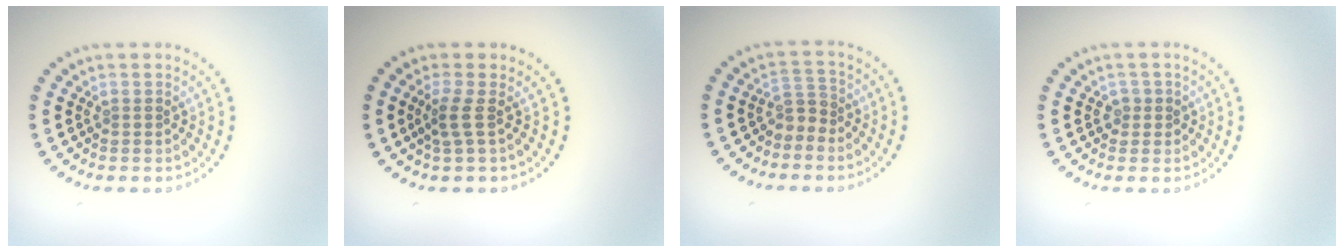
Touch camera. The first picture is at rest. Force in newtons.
{"total": 1.7, "press": 1.1, "slide": 1.3}
{"total": 2.0, "press": 1.4, "slide": 1.4}
{"total": 1.2, "press": 1.0, "slide": 0.7}